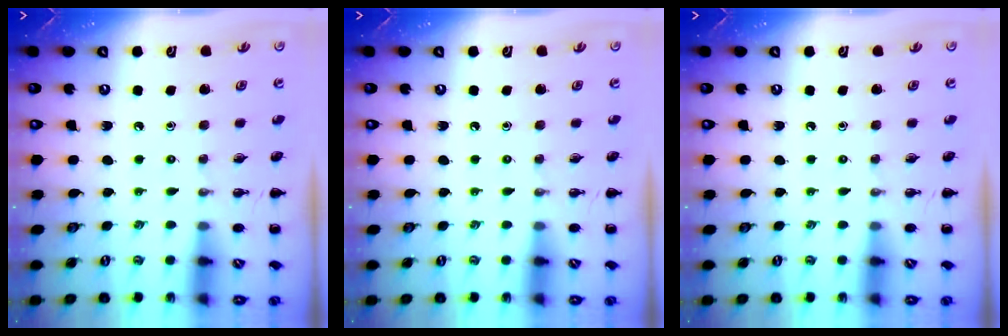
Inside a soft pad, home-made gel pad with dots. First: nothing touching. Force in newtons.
{"total": 0.0}
{"total": 0.0}